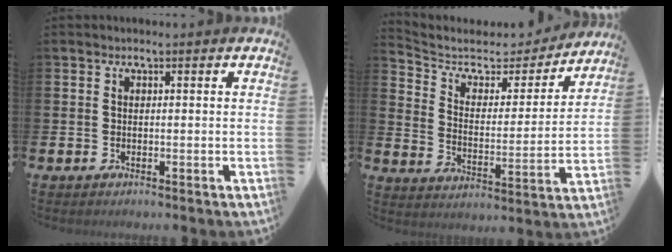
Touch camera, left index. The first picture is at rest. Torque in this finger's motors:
{"motor_torque": [0.74, -1.00, 0.17, 0.01]}